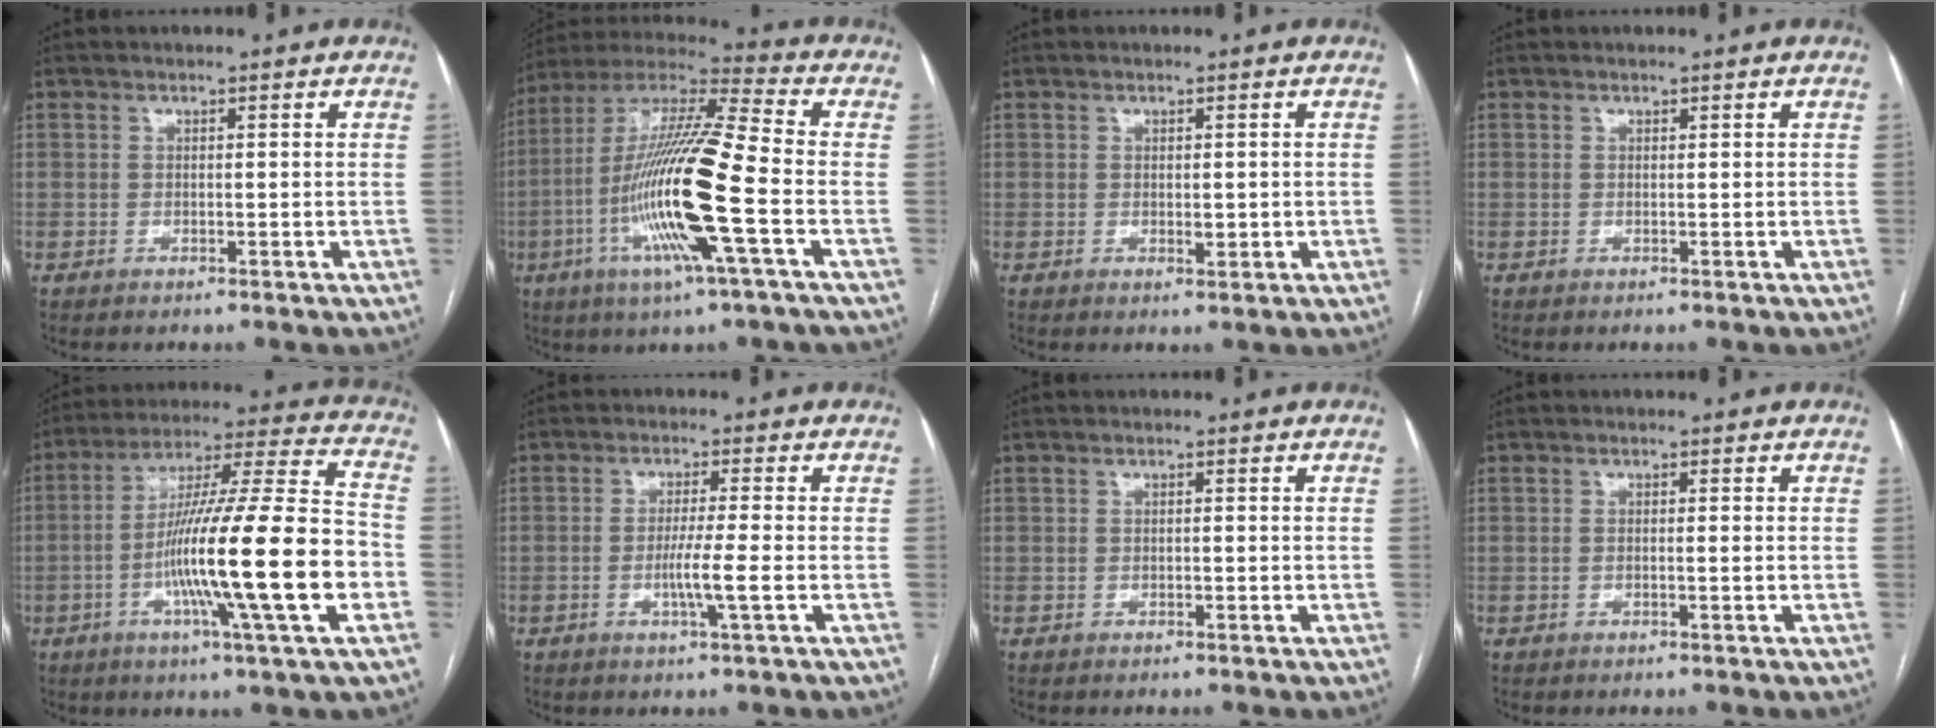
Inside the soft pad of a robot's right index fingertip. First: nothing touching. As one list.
[{"total": 19.4, "force": [-5.1, 0.4, 18.7], "torque": [-0.382, -0.013, -0.104]}, {"total": 1.6, "force": [0.0, 0.8, 1.4], "torque": [-0.019, -0.004, 0.004]}, {"total": 0.0}, {"total": 22.2, "force": [-5.5, -0.2, 21.5], "torque": [-0.352, -0.009, -0.101]}, {"total": 4.5, "force": [-1.1, -0.7, 4.3], "torque": [-0.080, -0.009, -0.022]}, {"total": 0.0}, {"total": 0.5, "force": [-0.1, -0.1, 0.5], "torque": [-0.010, 0.000, -0.002]}]